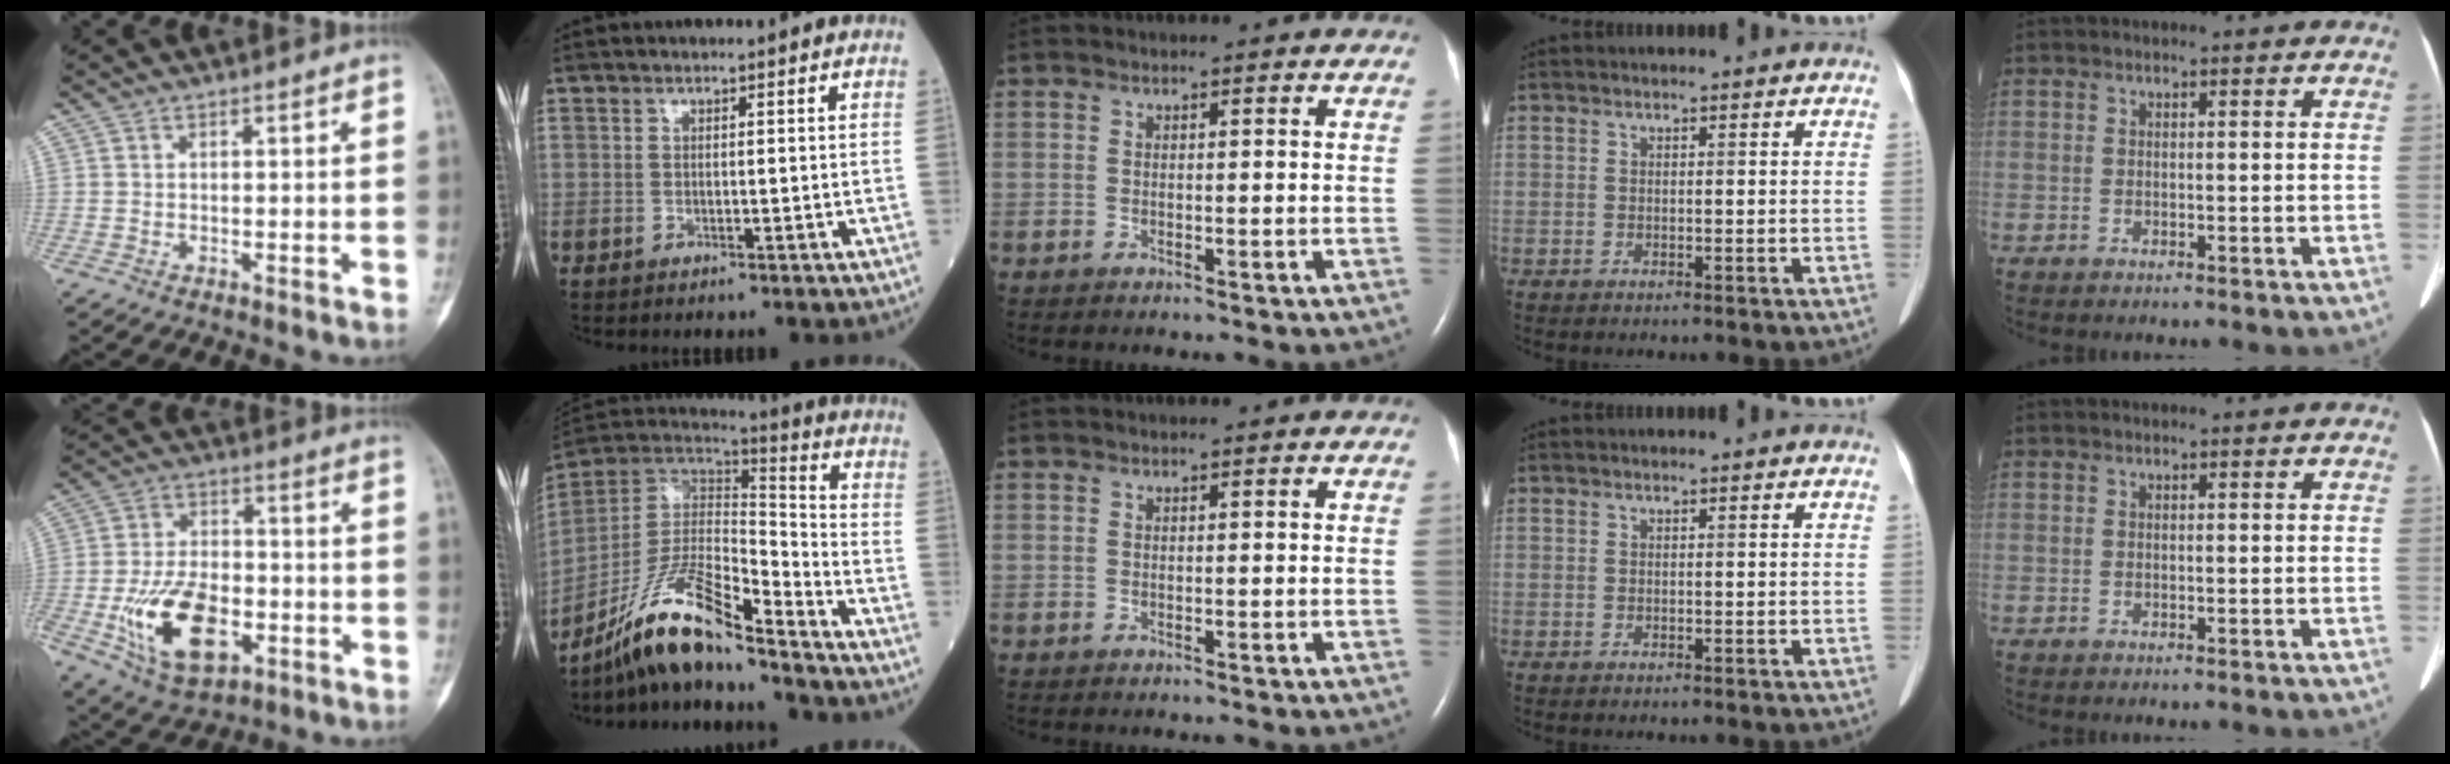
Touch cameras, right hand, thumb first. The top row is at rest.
{"thumb": {"total": 16.8, "force": [-5.4, 9.6, 12.6], "torque": [-0.214, 0.017, -0.087]}, "index": {"total": 15.5, "force": [-12.6, 1.5, 9.0], "torque": [-0.171, 0.010, -0.230]}}